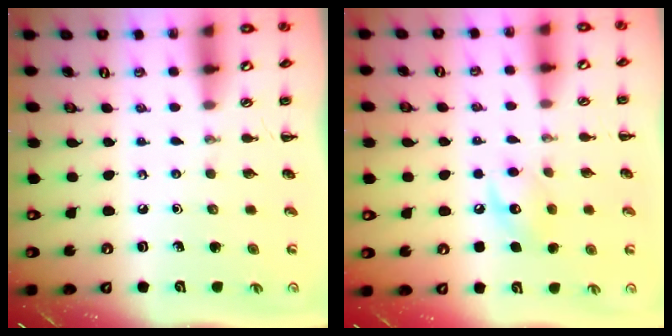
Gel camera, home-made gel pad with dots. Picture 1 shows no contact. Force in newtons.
{"total": 8.2, "press": 8.1, "slide": 1.1}